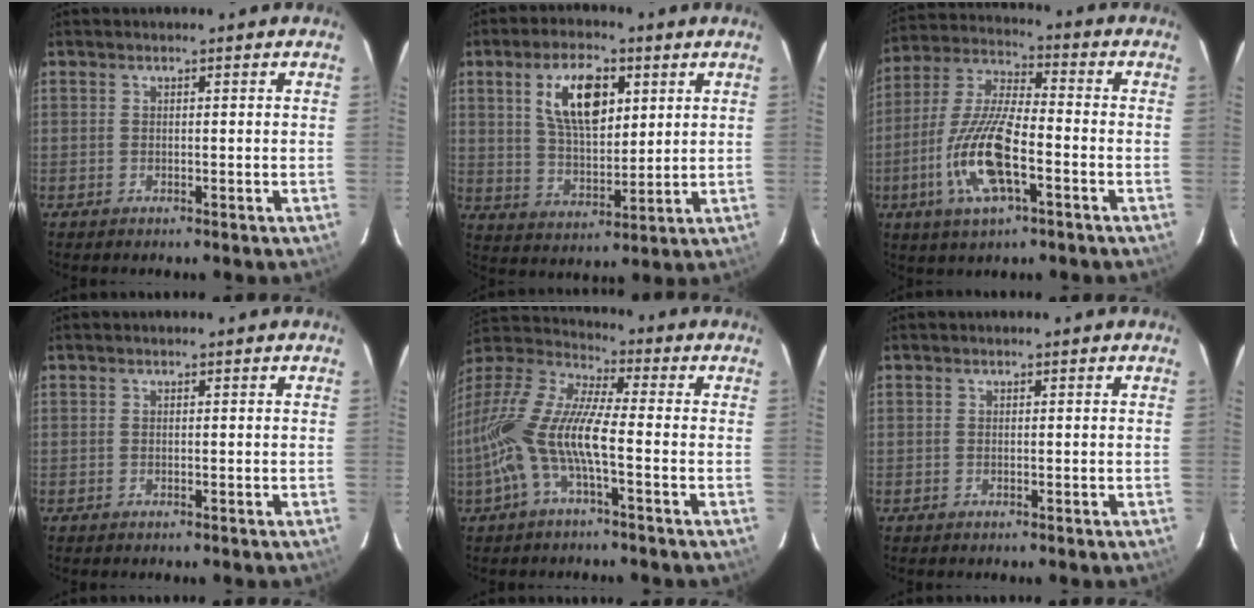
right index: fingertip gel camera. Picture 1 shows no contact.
{"total": 11.9, "force": [4.6, 5.6, 9.4], "torque": [-0.171, 0.014, 0.087]}
{"total": 14.9, "force": [-5.3, 4.5, 13.2], "torque": [-0.280, -0.008, -0.105]}
{"total": 0.0}
{"total": 15.1, "force": [-4.0, 3.6, 14.1], "torque": [-0.277, -0.005, -0.086]}
{"total": 0.0}